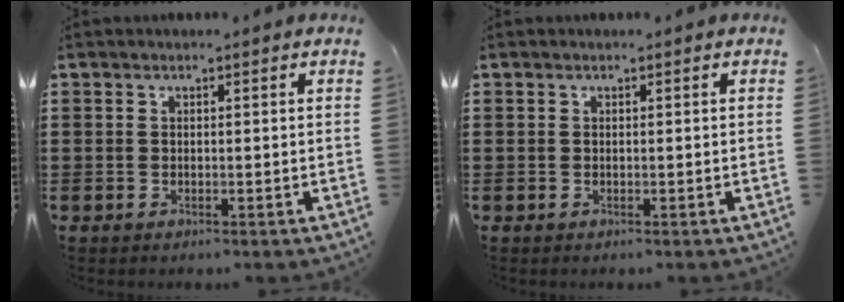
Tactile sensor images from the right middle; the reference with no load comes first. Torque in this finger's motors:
{"motor_torque": [0.00, 0.00, 0.00, 0.00]}